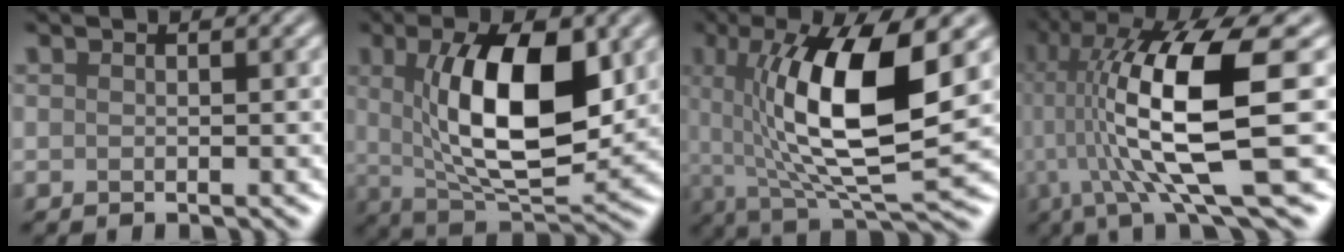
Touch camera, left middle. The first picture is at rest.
{"total": 11.0, "force": [1.9, 4.3, 10.0], "torque": [-0.158, -0.004, 0.035]}
{"total": 12.2, "force": [1.6, 3.7, 11.5], "torque": [-0.194, -0.003, 0.033]}
{"total": 13.1, "force": [0.3, 2.6, 12.8], "torque": [-0.223, 0.005, 0.011]}